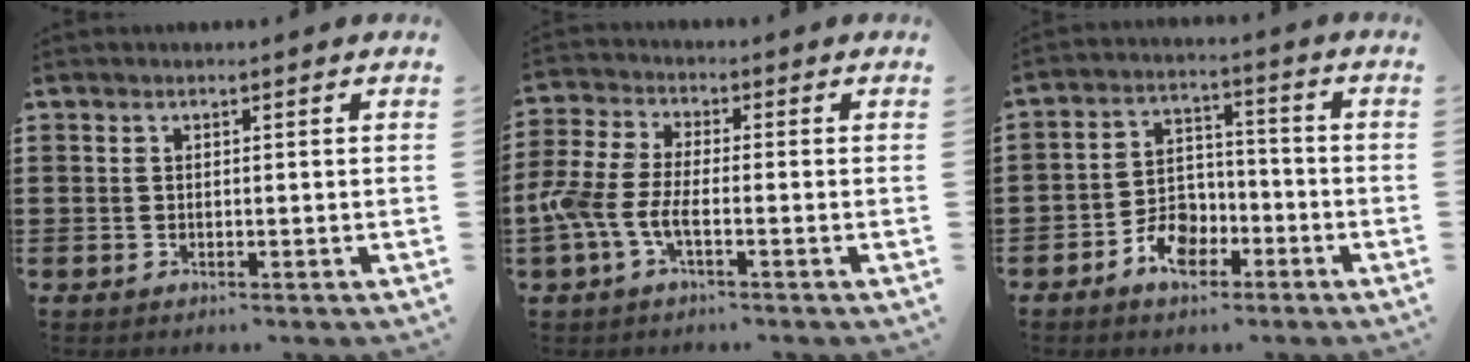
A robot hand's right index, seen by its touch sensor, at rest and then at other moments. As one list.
[{"total": 6.1, "force": [-2.6, 2.1, 5.1], "torque": [-0.134, -0.014, -0.055]}, {"total": 7.0, "force": [-3.7, 4.7, 3.6], "torque": [-0.073, 0.019, -0.068]}]